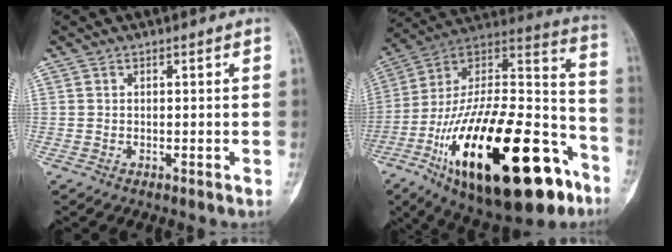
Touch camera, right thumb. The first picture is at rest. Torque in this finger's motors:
{"motor_torque": [1.34, 1.61, 2.34, -0.43, 0.37]}